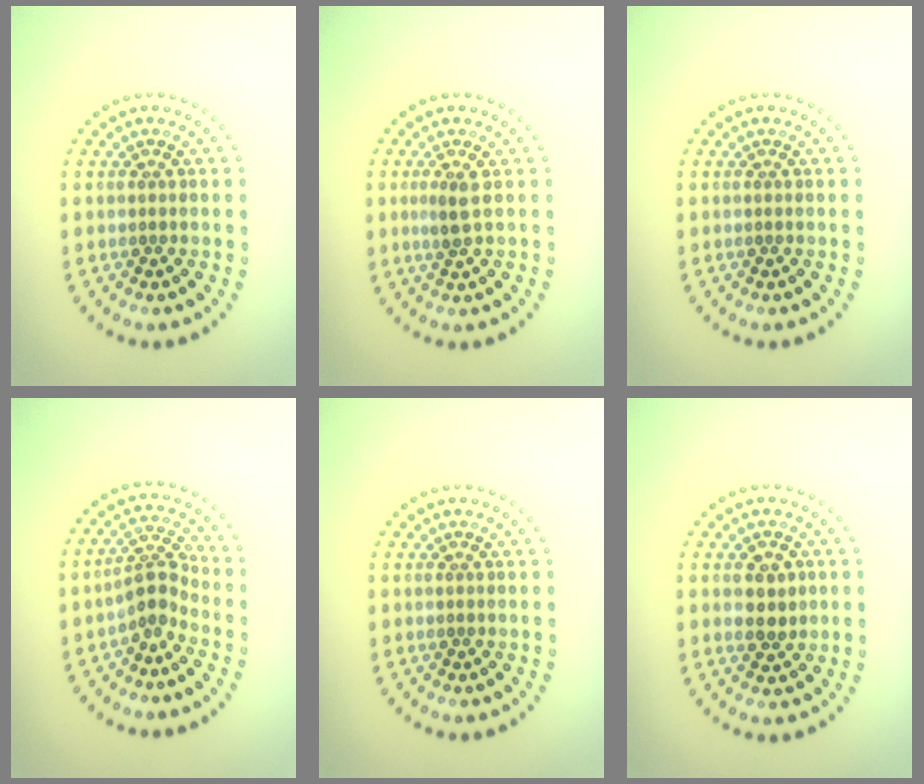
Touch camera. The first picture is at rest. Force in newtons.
{"total": 1.3, "press": 1.1, "slide": 0.7}
{"total": 0.0}
{"total": 2.7, "press": 1.9, "slide": 1.9}
{"total": 0.0}
{"total": 2.6, "press": 2.6, "slide": 0.6}